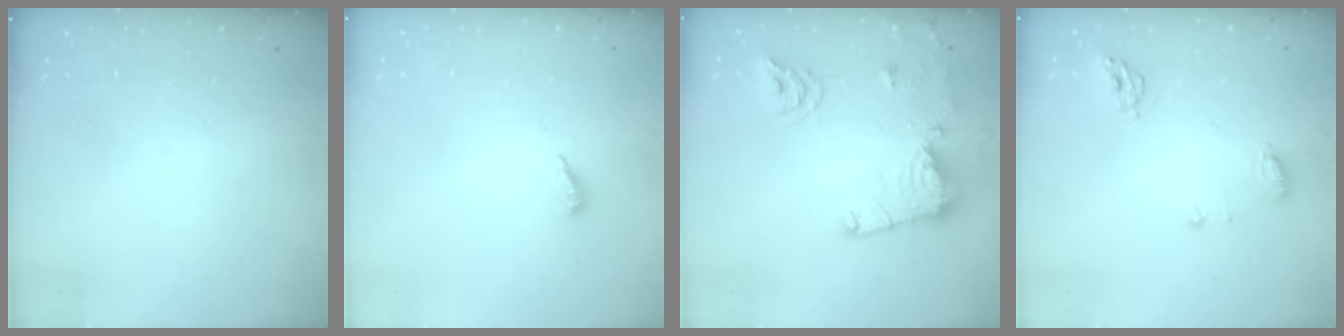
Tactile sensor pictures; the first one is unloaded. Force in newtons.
{"total": 2.9, "press": 2.9, "slide": 0.3}
{"total": 15.1, "press": 15.0, "slide": 1.5}
{"total": 7.2, "press": 7.2, "slide": 0.8}